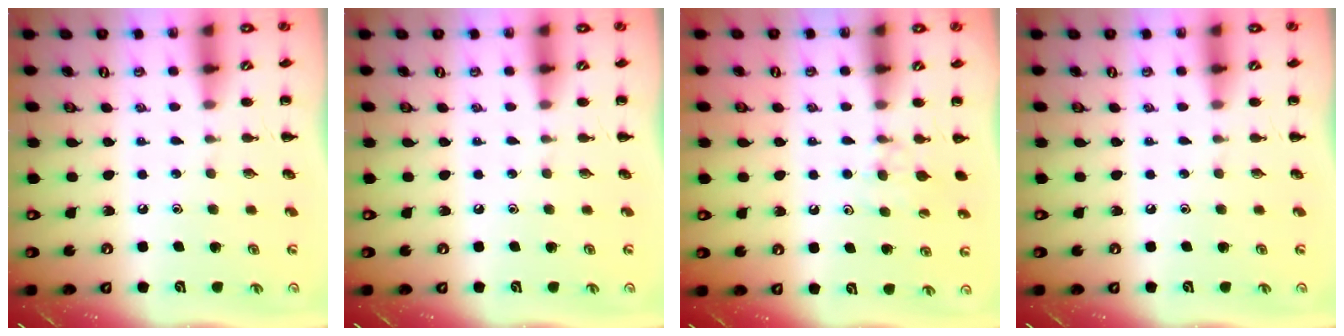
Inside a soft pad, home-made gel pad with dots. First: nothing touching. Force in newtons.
{"total": 0.0}
{"total": 6.2, "press": 5.8, "slide": 2.2}
{"total": 0.0}